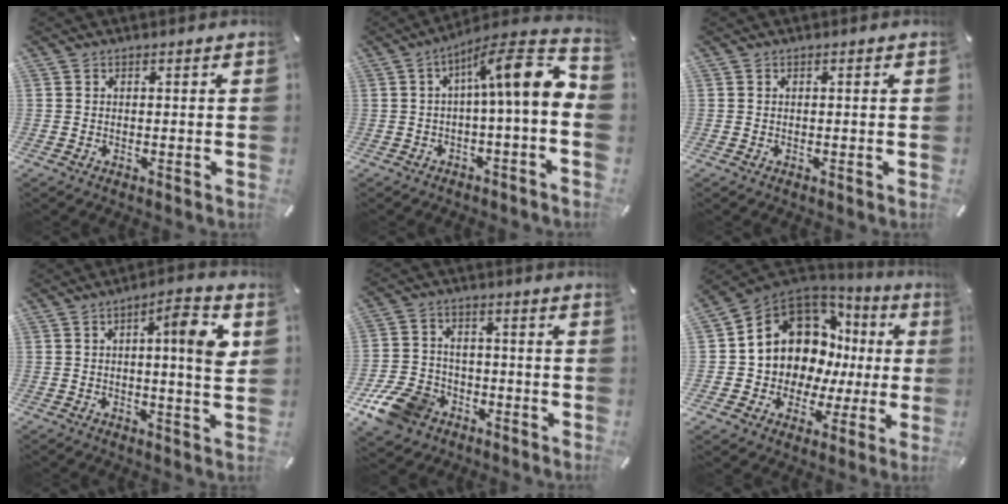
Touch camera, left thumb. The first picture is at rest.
{"total": 13.0, "force": [1.7, 2.5, 12.7], "torque": [-0.201, -0.010, 0.020]}
{"total": 0.0}
{"total": 9.8, "force": [2.2, 1.6, 9.4], "torque": [-0.138, -0.007, 0.025]}
{"total": 11.1, "force": [-5.8, 8.5, 4.3], "torque": [-0.086, 0.044, -0.102]}
{"total": 13.3, "force": [3.9, 11.2, 5.9], "torque": [-0.110, -0.043, 0.083]}